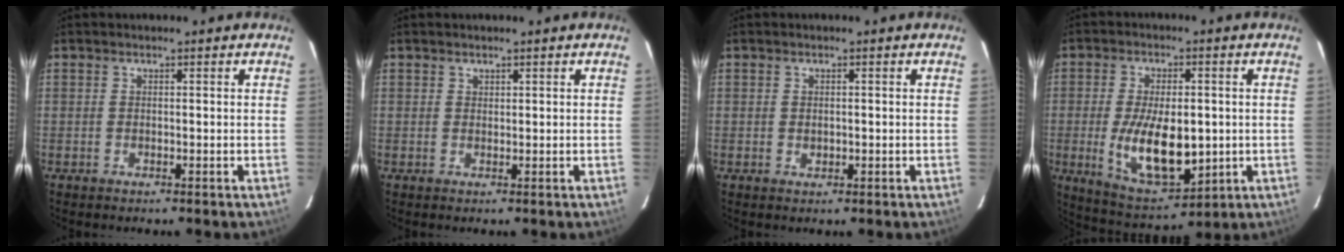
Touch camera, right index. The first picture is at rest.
{"total": 0.6, "force": [0.5, 0.3, 0.0], "torque": [0.002, 0.002, 0.009]}
{"total": 1.0, "force": [0.1, 0.8, 0.5], "torque": [-0.008, 0.003, 0.003]}
{"total": 14.4, "force": [-1.7, 7.0, 12.5], "torque": [-0.242, -0.018, -0.014]}